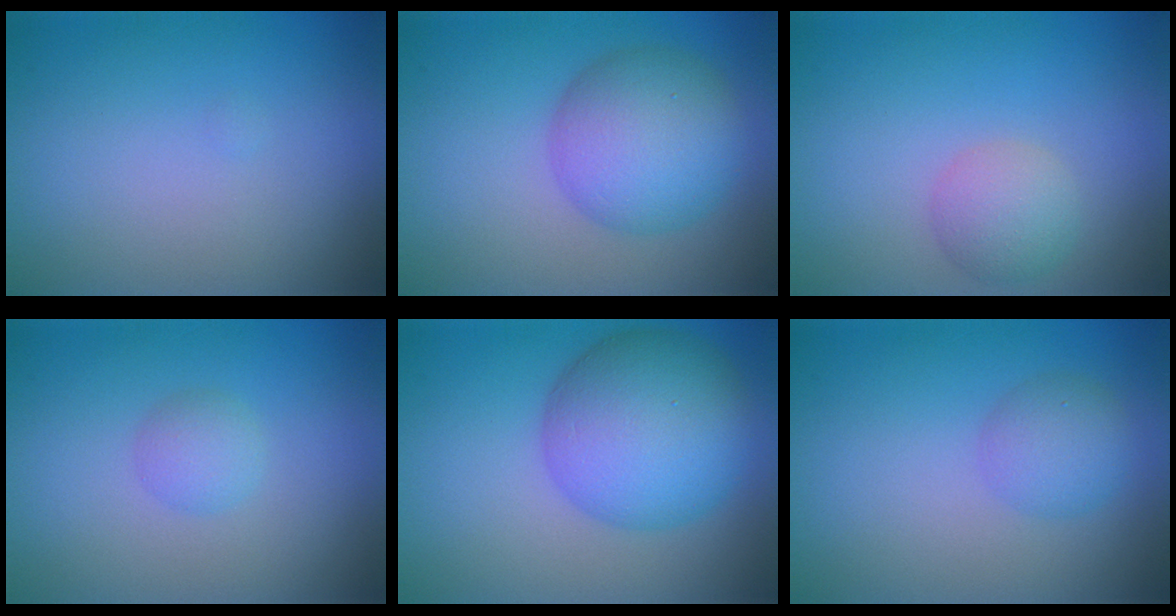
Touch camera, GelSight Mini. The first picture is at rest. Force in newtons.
{"total": 6.7, "press": 6.7, "slide": 0.2}
{"total": 2.5, "press": 2.5, "slide": 0.1}
{"total": 1.5, "press": 1.5, "slide": 0.1}
{"total": 9.0, "press": 9.0, "slide": 0.2}
{"total": 2.5, "press": 2.5, "slide": 0.1}